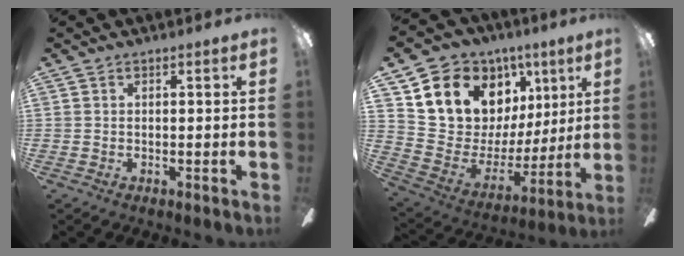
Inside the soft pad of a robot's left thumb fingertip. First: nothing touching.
{"total": 15.8, "force": [9.4, 11.2, 6.0], "torque": [-0.124, -0.057, 0.187]}